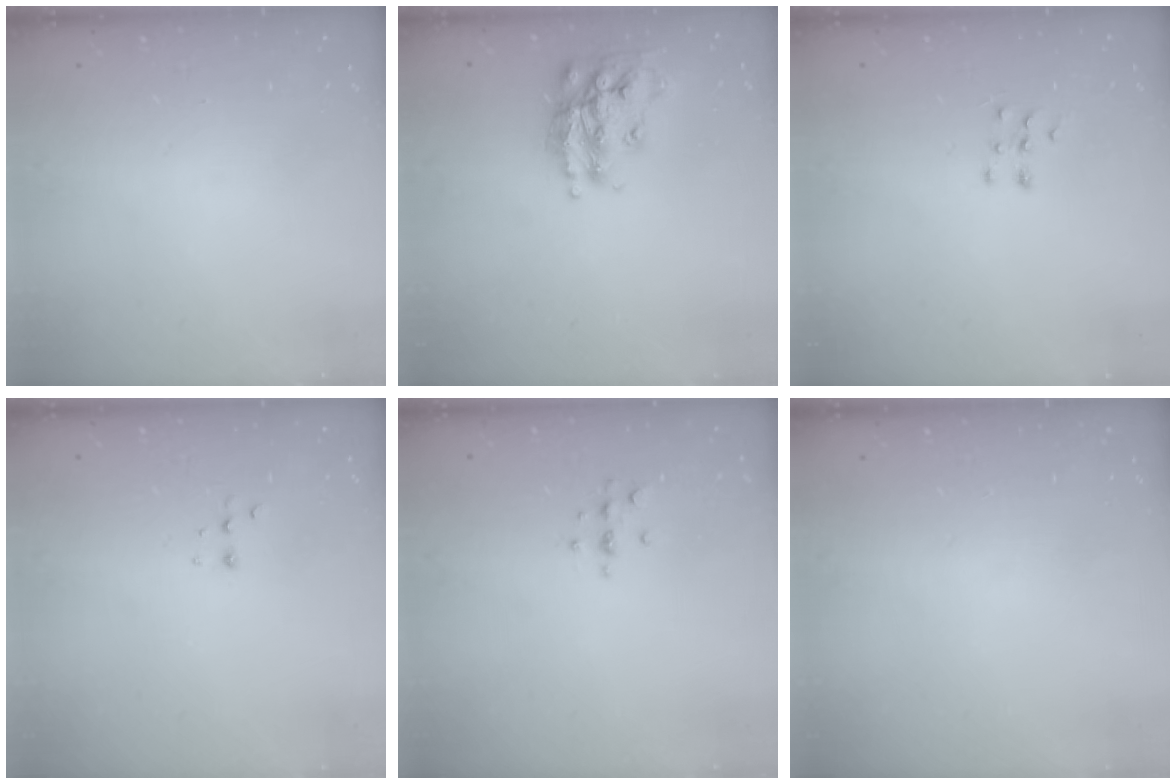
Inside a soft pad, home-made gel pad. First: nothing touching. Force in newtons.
{"total": 17.2, "press": 17.2, "slide": 1.4}
{"total": 6.0, "press": 6.0, "slide": 0.4}
{"total": 4.2, "press": 4.1, "slide": 0.9}
{"total": 3.7, "press": 3.7, "slide": 0.5}
{"total": 0.0}